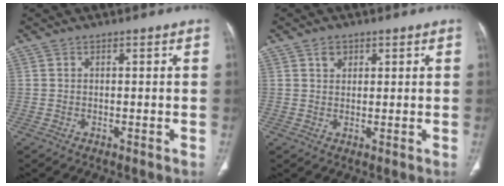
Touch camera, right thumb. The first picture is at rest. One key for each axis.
{"total": 2.3, "fx": 1.3, "fy": 1.8, "fz": 0.7, "tx": 0.003, "ty": -0.006, "tz": 0.018}